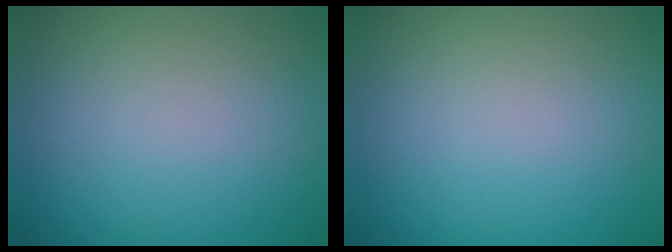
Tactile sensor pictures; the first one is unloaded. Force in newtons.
{"total": 0.0}